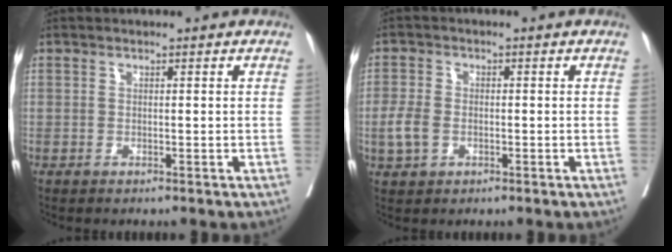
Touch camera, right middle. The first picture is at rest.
{"total": 3.7, "force": [-0.9, 2.5, 2.6], "torque": [-0.065, 0.003, -0.017]}